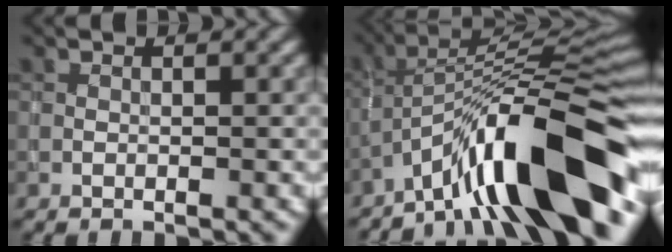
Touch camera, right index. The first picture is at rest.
{"total": 13.9, "force": [-7.4, 3.0, 11.3], "torque": [-0.165, 0.024, -0.120]}